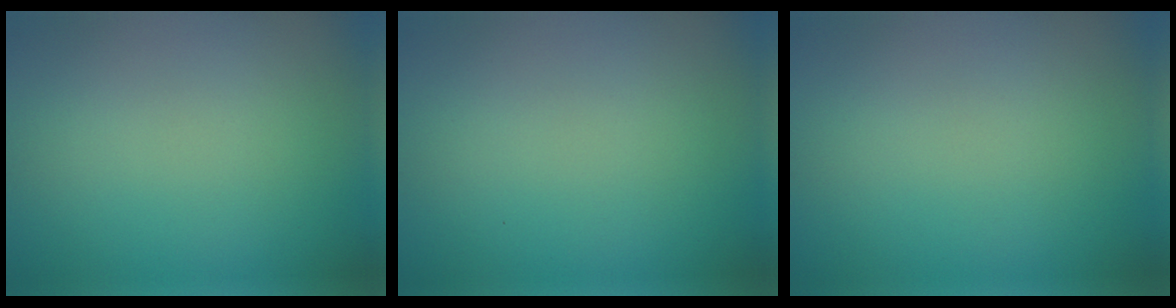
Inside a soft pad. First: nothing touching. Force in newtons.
{"total": 0.0}
{"total": 0.0}